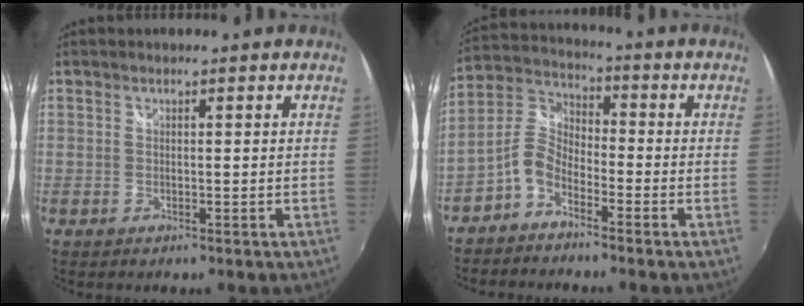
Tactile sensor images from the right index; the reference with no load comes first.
{"total": 6.2, "force": [-3.9, 3.3, 3.5], "torque": [-0.086, 0.021, -0.088]}